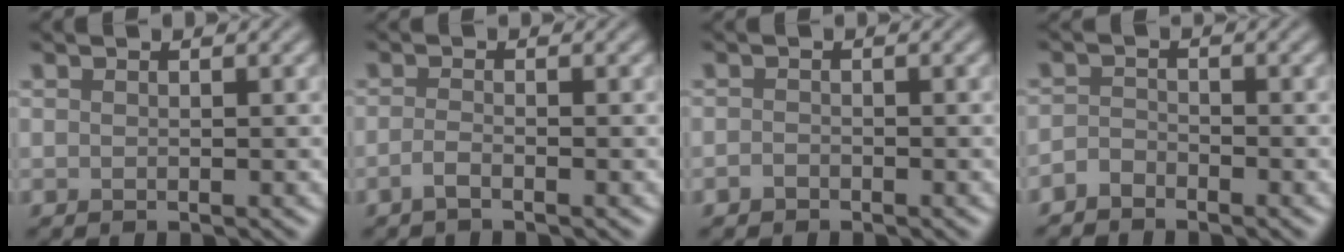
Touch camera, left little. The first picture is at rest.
{"total": 1.1, "force": [-0.7, 0.3, 0.9], "torque": [-0.020, 0.002, -0.020]}
{"total": 0.7, "force": [-0.6, 0.4, 0.2], "torque": [-0.004, 0.001, -0.013]}
{"total": 1.7, "force": [-1.5, 0.6, 0.3], "torque": [-0.009, 0.001, -0.038]}